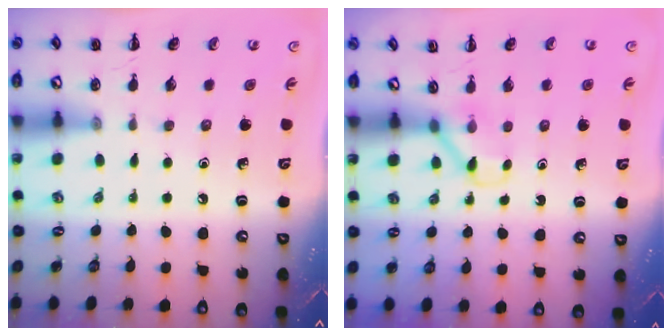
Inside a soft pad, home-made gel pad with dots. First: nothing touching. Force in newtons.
{"total": 2.8, "press": 2.6, "slide": 0.9}